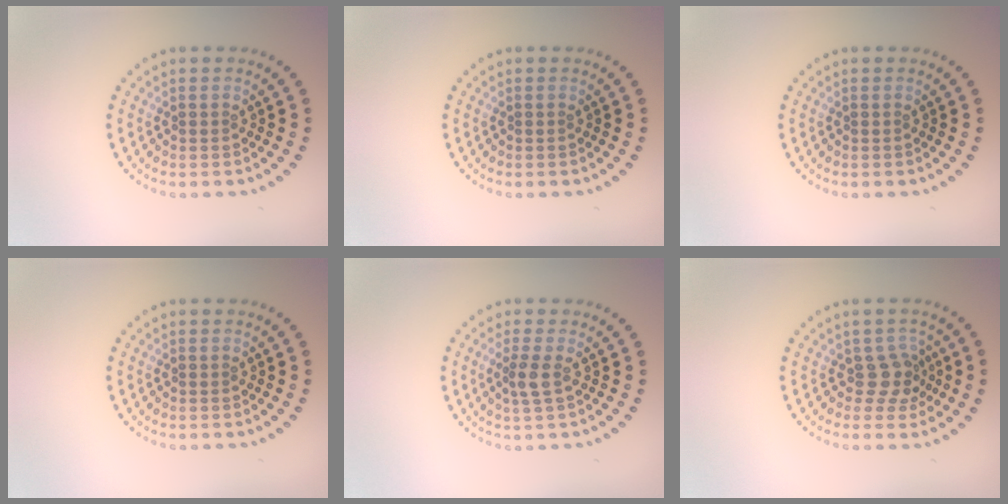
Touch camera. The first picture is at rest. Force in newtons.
{"total": 0.0}
{"total": 0.0}
{"total": 0.0}
{"total": 1.7, "press": 1.4, "slide": 1.0}
{"total": 2.4, "press": 1.8, "slide": 1.5}